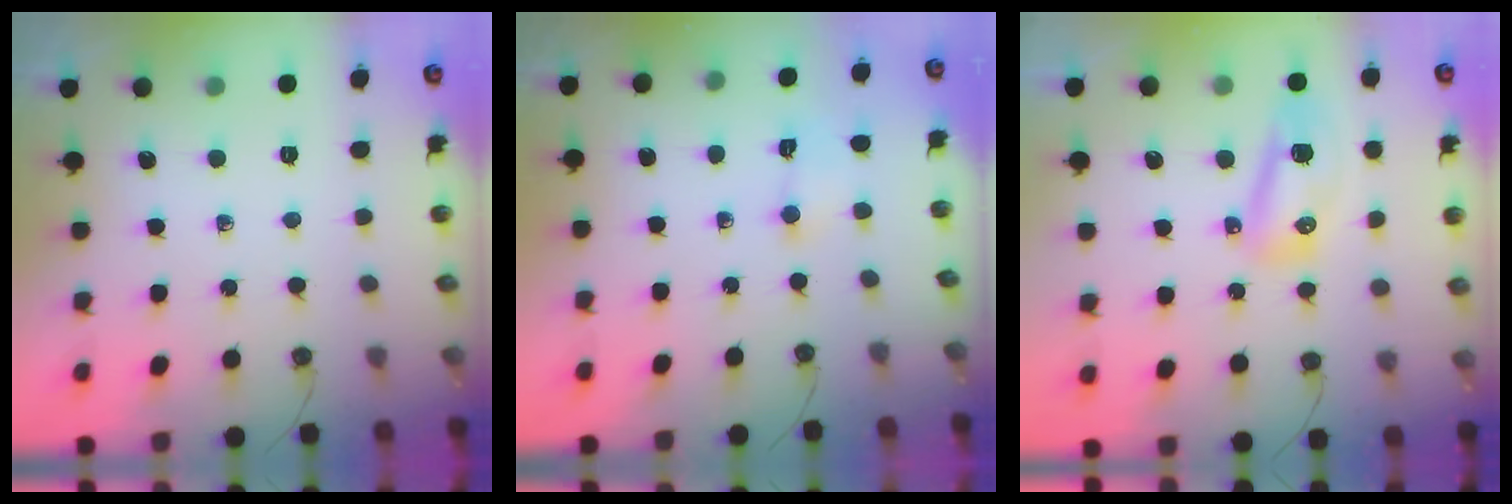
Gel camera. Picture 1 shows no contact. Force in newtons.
{"total": 1.6, "press": 1.4, "slide": 0.7}
{"total": 11.9, "press": 9.6, "slide": 7.0}